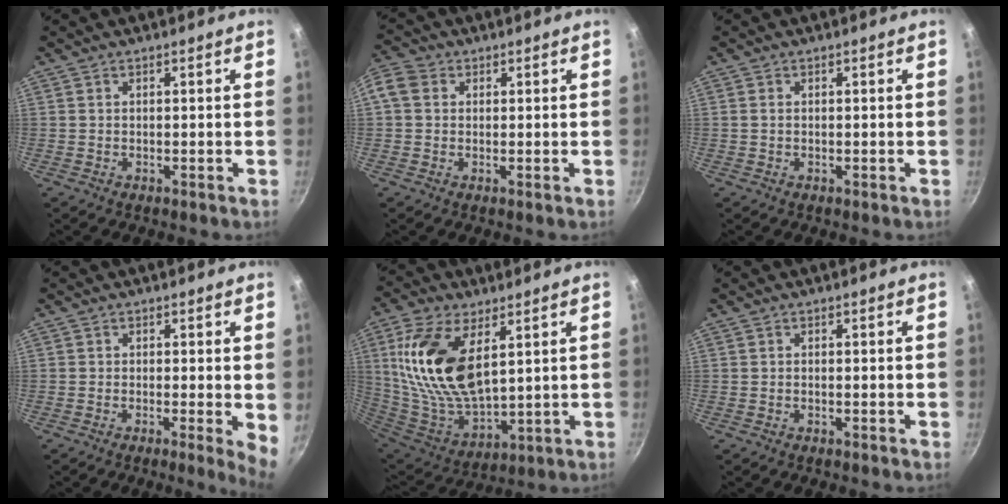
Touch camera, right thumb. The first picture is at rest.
{"total": 6.5, "force": [1.3, 5.4, 3.3], "torque": [-0.069, 0.012, 0.009]}
{"total": 0.7, "force": [0.1, 0.5, 0.5], "torque": [-0.009, 0.002, 0.001]}
{"total": 4.1, "force": [-0.3, 0.8, 4.0], "torque": [-0.049, -0.008, -0.007]}
{"total": 20.1, "force": [6.3, 10.4, 16.0], "torque": [-0.313, -0.035, 0.130]}
{"total": 0.0}